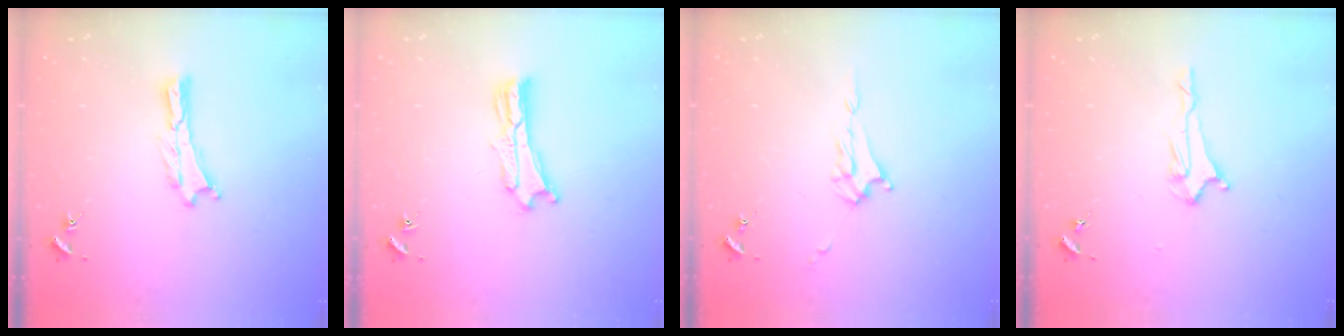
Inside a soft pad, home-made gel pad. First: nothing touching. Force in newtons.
{"total": 2.5, "press": 2.5, "slide": 0.1}
{"total": 4.0, "press": 4.0, "slide": 0.5}
{"total": 2.1, "press": 2.0, "slide": 0.4}